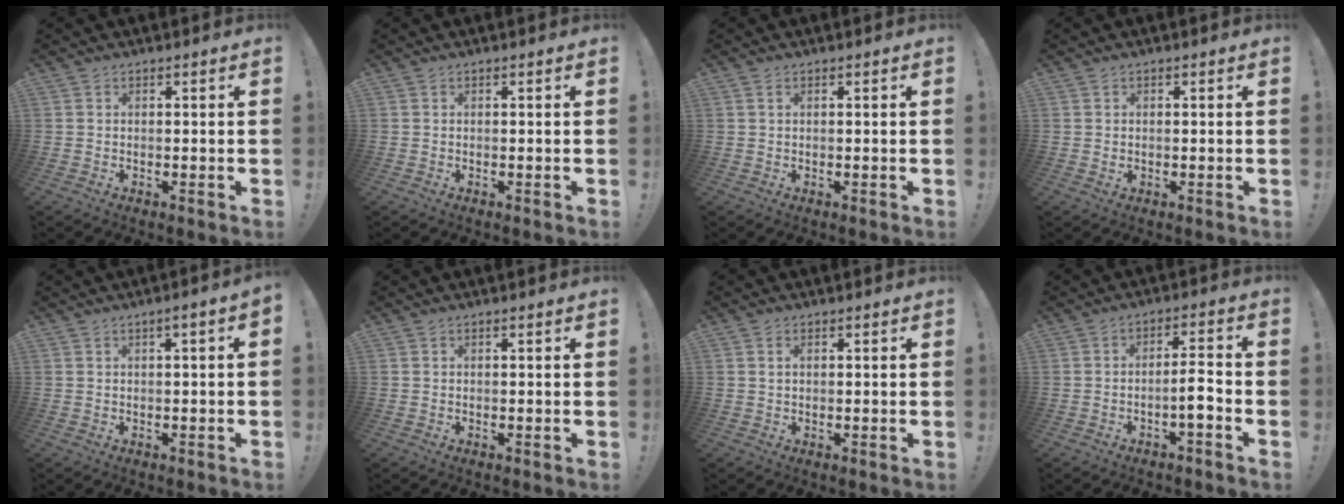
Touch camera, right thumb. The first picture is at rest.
{"total": 0.0}
{"total": 0.9, "force": [0.4, 0.4, 0.7], "torque": [-0.017, 0.004, 0.008]}
{"total": 0.8, "force": [0.2, 0.7, 0.2], "torque": [-0.004, 0.003, 0.003]}
{"total": 2.4, "force": [-0.2, 0.0, 2.4], "torque": [-0.046, 0.003, -0.004]}
{"total": 0.0}
{"total": 1.1, "force": [0.5, 0.6, 0.7], "torque": [-0.007, -0.001, 0.007]}
{"total": 6.0, "force": [-2.6, 1.1, 5.3], "torque": [-0.084, 0.009, -0.044]}